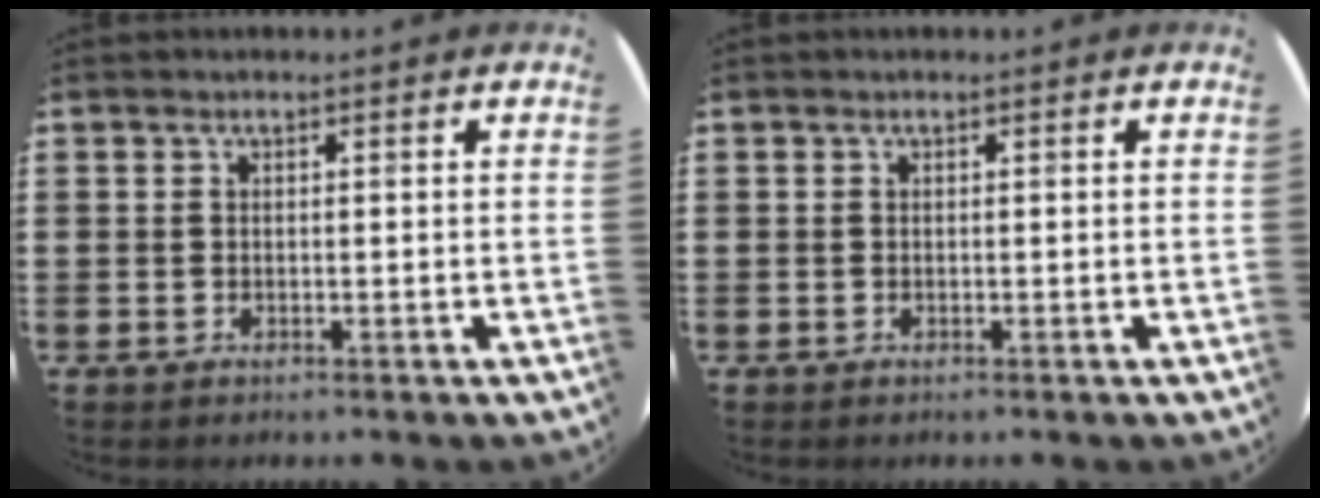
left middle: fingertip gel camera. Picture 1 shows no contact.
{"total": 0.0}